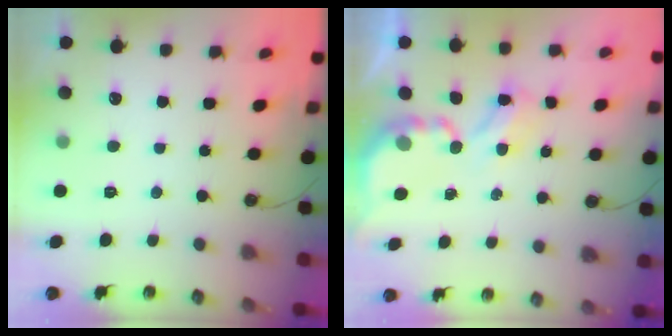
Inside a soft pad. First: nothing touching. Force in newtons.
{"total": 3.7, "press": 3.7, "slide": 0.2}